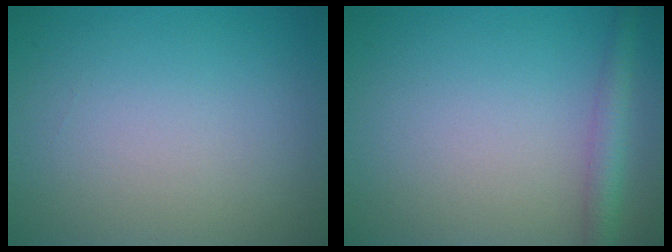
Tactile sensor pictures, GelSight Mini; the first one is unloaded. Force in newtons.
{"total": 2.6, "press": 2.6, "slide": 0.1}